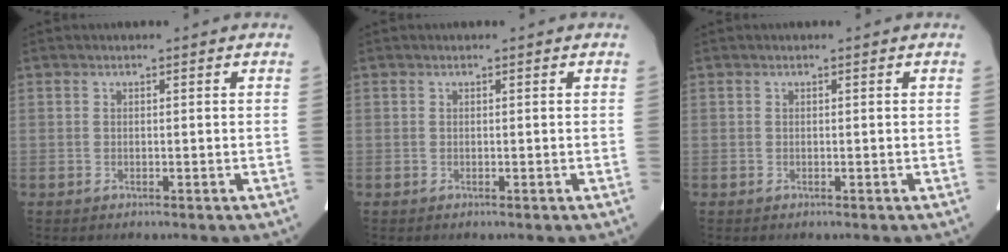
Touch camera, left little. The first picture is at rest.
{"total": 0.0}
{"total": 0.0}